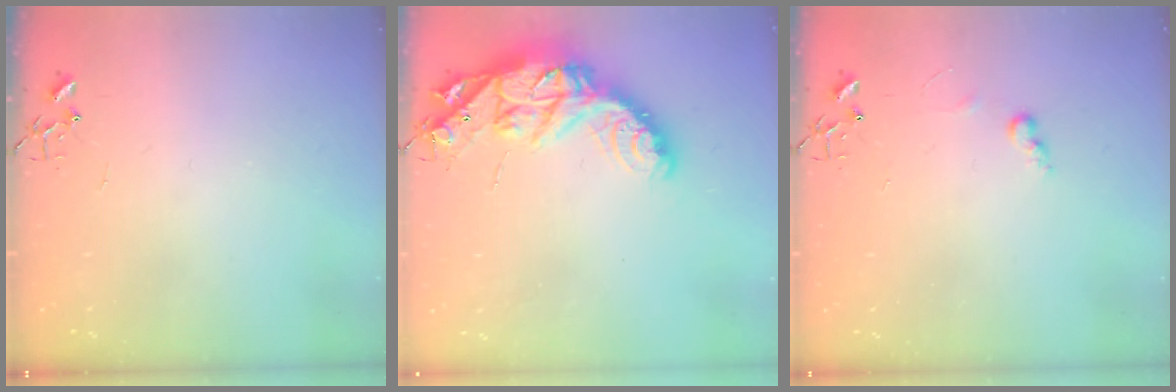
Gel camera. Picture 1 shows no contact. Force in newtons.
{"total": 19.5, "press": 19.4, "slide": 1.3}
{"total": 6.0, "press": 5.9, "slide": 0.7}